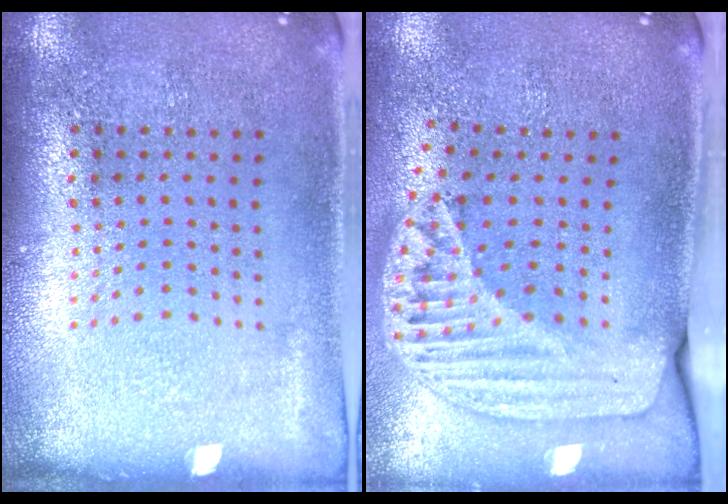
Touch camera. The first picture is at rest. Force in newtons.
{"total": 1.8, "press": 1.5, "slide": 1.0}